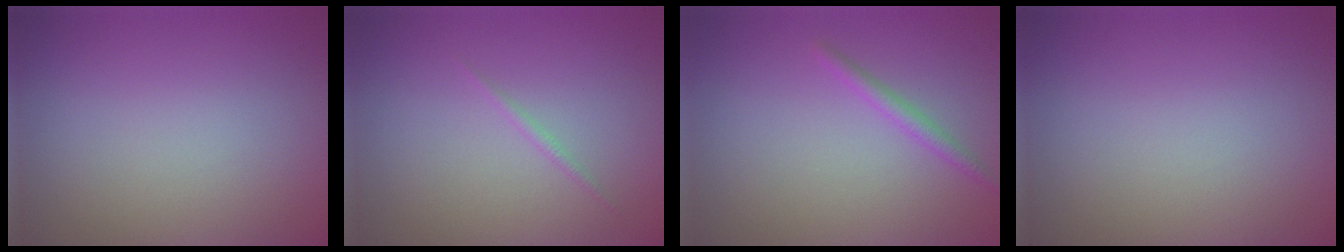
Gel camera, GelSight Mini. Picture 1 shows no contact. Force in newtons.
{"total": 0.5, "press": 0.5, "slide": 0.0}
{"total": 1.3, "press": 1.2, "slide": 0.1}
{"total": 0.0}